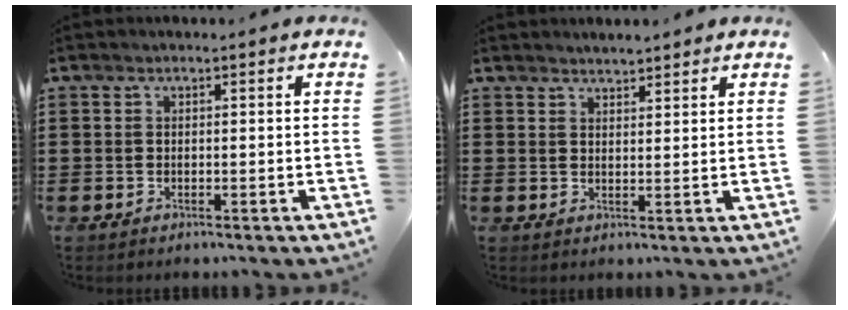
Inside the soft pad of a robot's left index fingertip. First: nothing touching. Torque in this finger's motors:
{"motor_torque": [0.06, 0.14, 0.02, 0.00]}